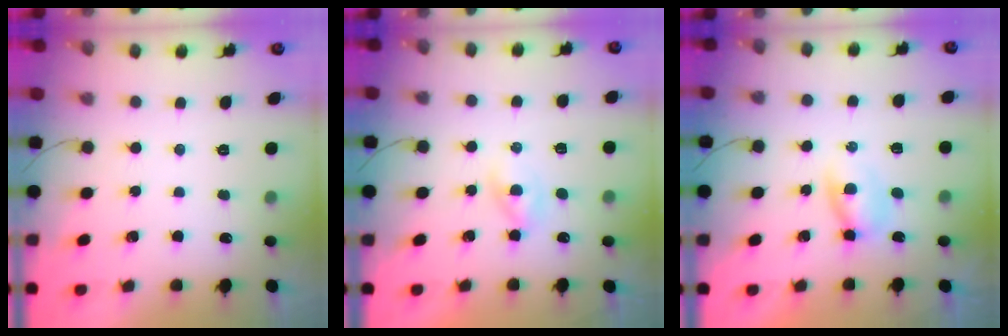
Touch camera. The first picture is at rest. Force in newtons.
{"total": 1.9, "press": 1.6, "slide": 0.9}
{"total": 2.2, "press": 2.0, "slide": 1.0}